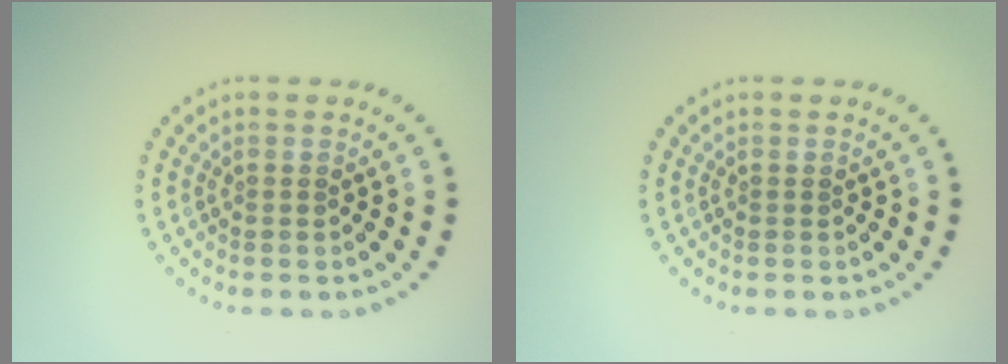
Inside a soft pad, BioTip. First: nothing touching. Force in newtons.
{"total": 0.0}